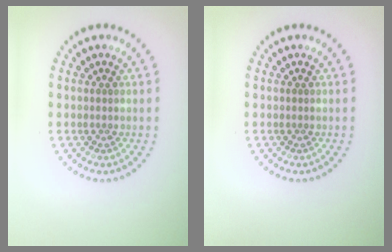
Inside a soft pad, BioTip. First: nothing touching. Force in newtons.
{"total": 0.0}